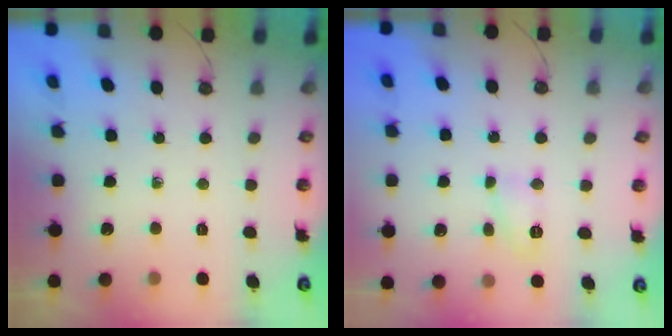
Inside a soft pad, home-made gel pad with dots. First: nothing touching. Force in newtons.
{"total": 6.0, "press": 6.0, "slide": 0.6}